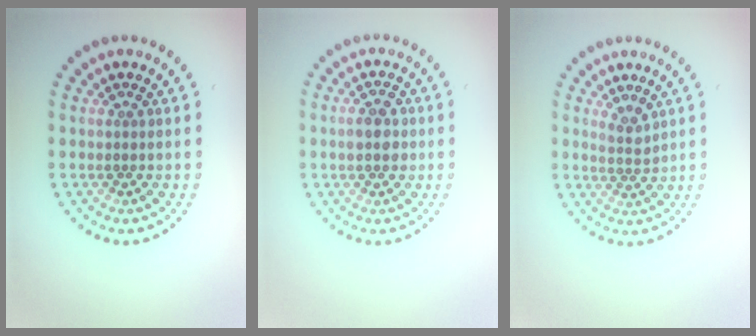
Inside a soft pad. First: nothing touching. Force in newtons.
{"total": 2.8, "press": 2.8, "slide": 0.1}
{"total": 1.6, "press": 1.3, "slide": 0.9}